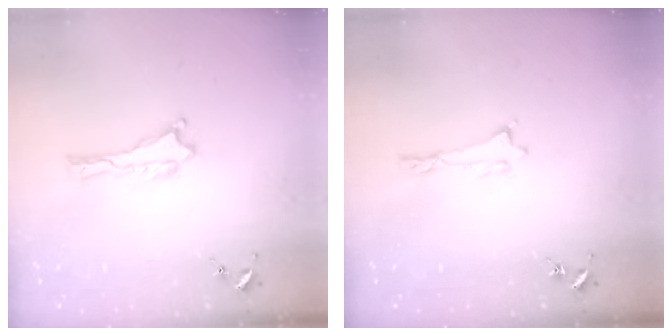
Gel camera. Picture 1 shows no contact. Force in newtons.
{"total": 0.0}